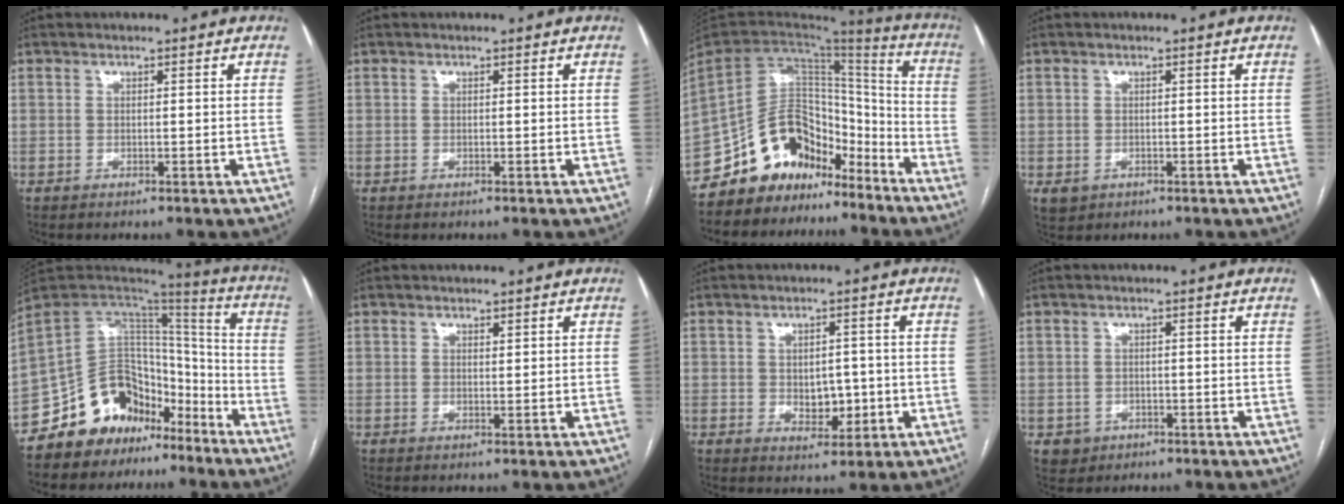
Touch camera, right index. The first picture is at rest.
{"total": 0.0}
{"total": 15.0, "force": [-11.6, 8.7, 3.9], "torque": [-0.062, 0.089, -0.200]}
{"total": 2.4, "force": [-0.7, 2.1, 0.8], "torque": [-0.012, 0.000, 0.002]}
{"total": 15.6, "force": [-11.1, 10.1, 4.4], "torque": [-0.059, 0.099, -0.184]}
{"total": 0.6, "force": [0.5, 0.2, 0.3], "torque": [-0.006, -0.004, 0.008]}
{"total": 4.5, "force": [-0.5, 3.0, 3.4], "torque": [-0.038, 0.002, 0.003]}
{"total": 2.9, "force": [-1.0, 2.7, 0.3], "torque": [0.001, 0.007, -0.010]}